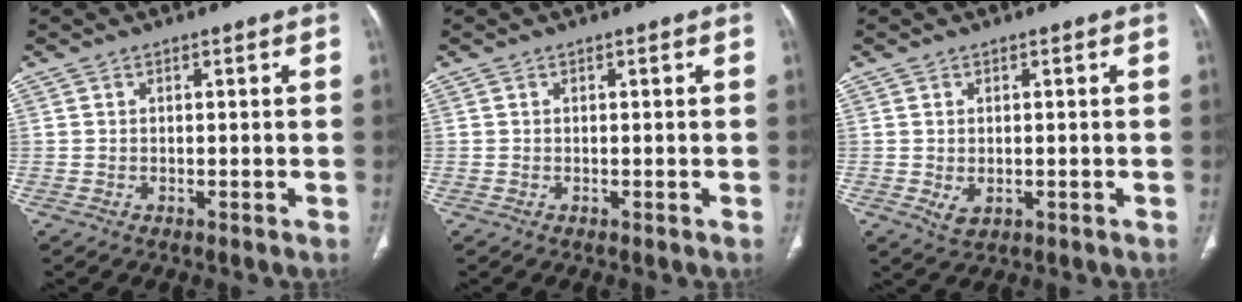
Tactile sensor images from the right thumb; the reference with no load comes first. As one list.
[{"total": 0.0}, {"total": 2.7, "force": [-0.4, 1.8, 2.0], "torque": [-0.033, -0.003, 0.003]}]